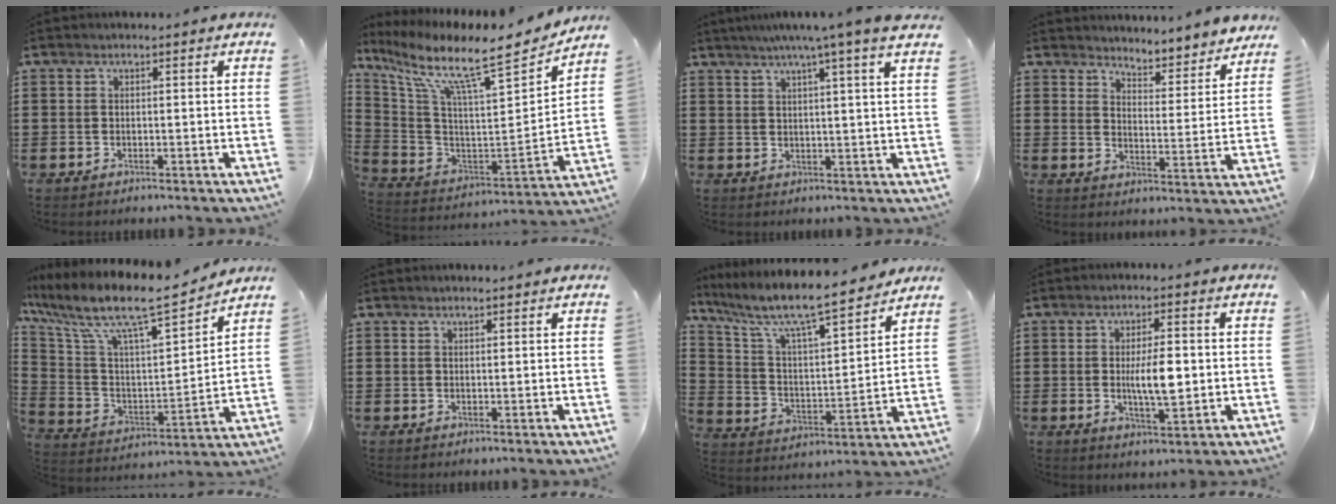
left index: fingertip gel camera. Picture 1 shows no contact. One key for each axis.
{"total": 11.5, "fx": 8.7, "fy": 1.3, "fz": 7.4, "tx": -0.158, "ty": -0.070, "tz": 0.134}
{"total": 5.3, "fx": 3.8, "fy": -0.8, "fz": 3.6, "tx": -0.081, "ty": -0.008, "tz": 0.063}
{"total": 4.2, "fx": 4.2, "fy": -0.4, "fz": -0.3, "tx": -0.012, "ty": -0.040, "tz": 0.068}
{"total": 9.9, "fx": 7.9, "fy": 1.5, "fz": 5.9, "tx": -0.149, "ty": -0.058, "tz": 0.127}
{"total": 0.7, "fx": 0.7, "fy": 0.0, "fz": 0.3, "tx": -0.007, "ty": -0.001, "tz": 0.013}
{"total": 9.0, "fx": 7.5, "fy": 1.0, "fz": 4.8, "tx": -0.127, "ty": -0.055, "tz": 0.121}
{"total": 6.5, "fx": 0.0, "fy": 2.2, "fz": 6.2, "tx": -0.103, "ty": -0.005, "tz": -0.007}